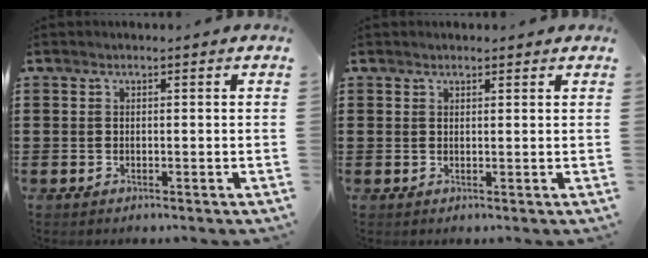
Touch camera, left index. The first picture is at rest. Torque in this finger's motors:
{"motor_torque": [2.14, 0.00, 0.13, -0.01]}